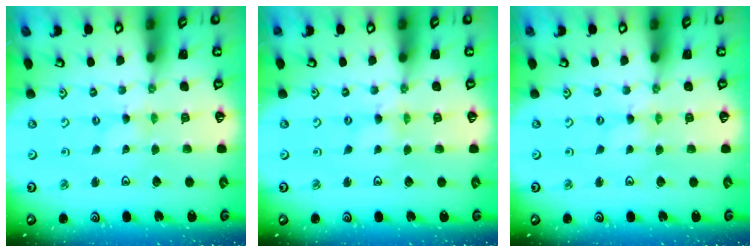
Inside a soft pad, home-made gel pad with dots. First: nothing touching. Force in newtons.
{"total": 0.8, "press": 0.8, "slide": 0.2}
{"total": 0.0}